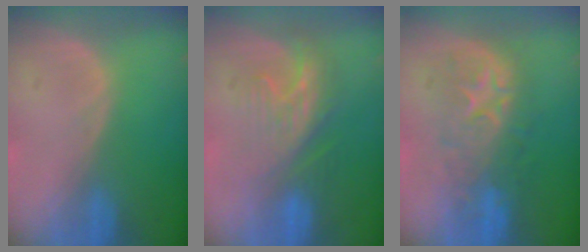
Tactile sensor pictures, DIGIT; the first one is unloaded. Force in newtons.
{"total": 7.8, "press": 7.2, "slide": 3.1}
{"total": 8.7, "press": 8.7, "slide": 0.9}